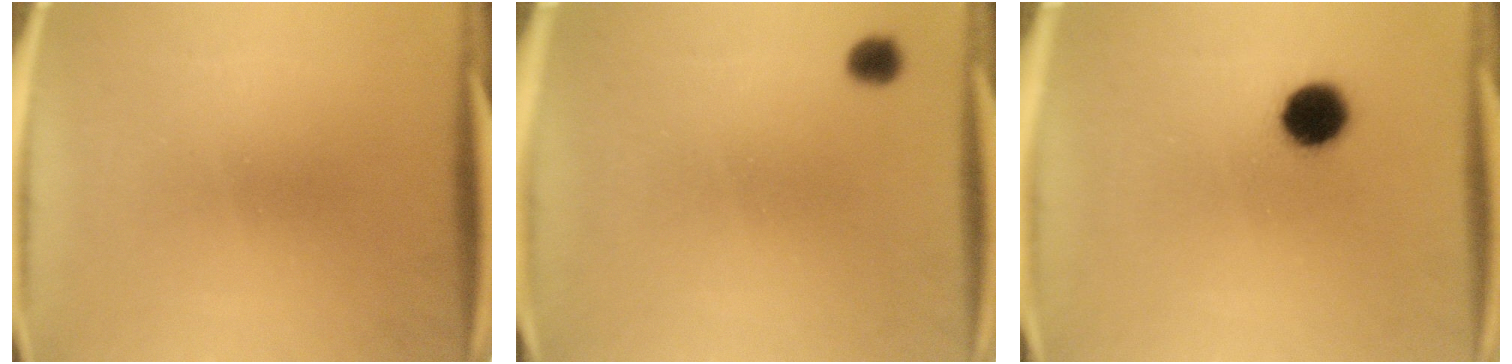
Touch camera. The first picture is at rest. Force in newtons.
{"total": 2.3}
{"total": 6.9}